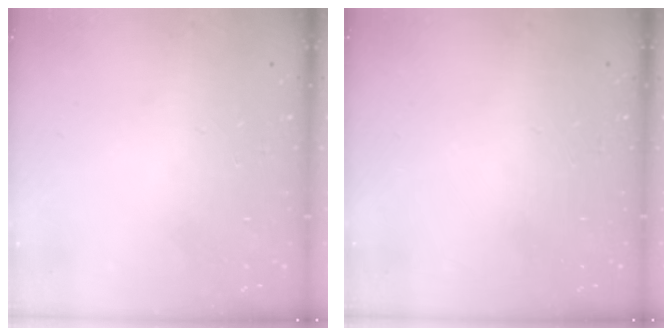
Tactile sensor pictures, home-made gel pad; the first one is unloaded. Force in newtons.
{"total": 0.0}